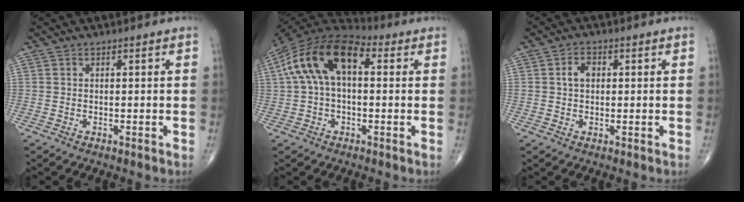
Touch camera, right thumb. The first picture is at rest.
{"total": 15.4, "force": [3.0, 8.4, 12.5], "torque": [-0.233, 0.043, 0.043]}
{"total": 3.0, "force": [0.5, 2.1, 2.1], "torque": [-0.035, 0.007, 0.008]}